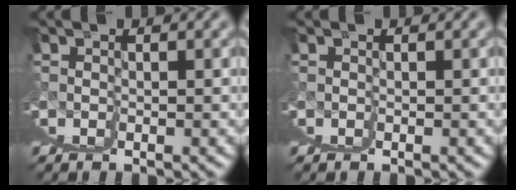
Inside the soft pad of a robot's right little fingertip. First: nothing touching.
{"total": 0.0}